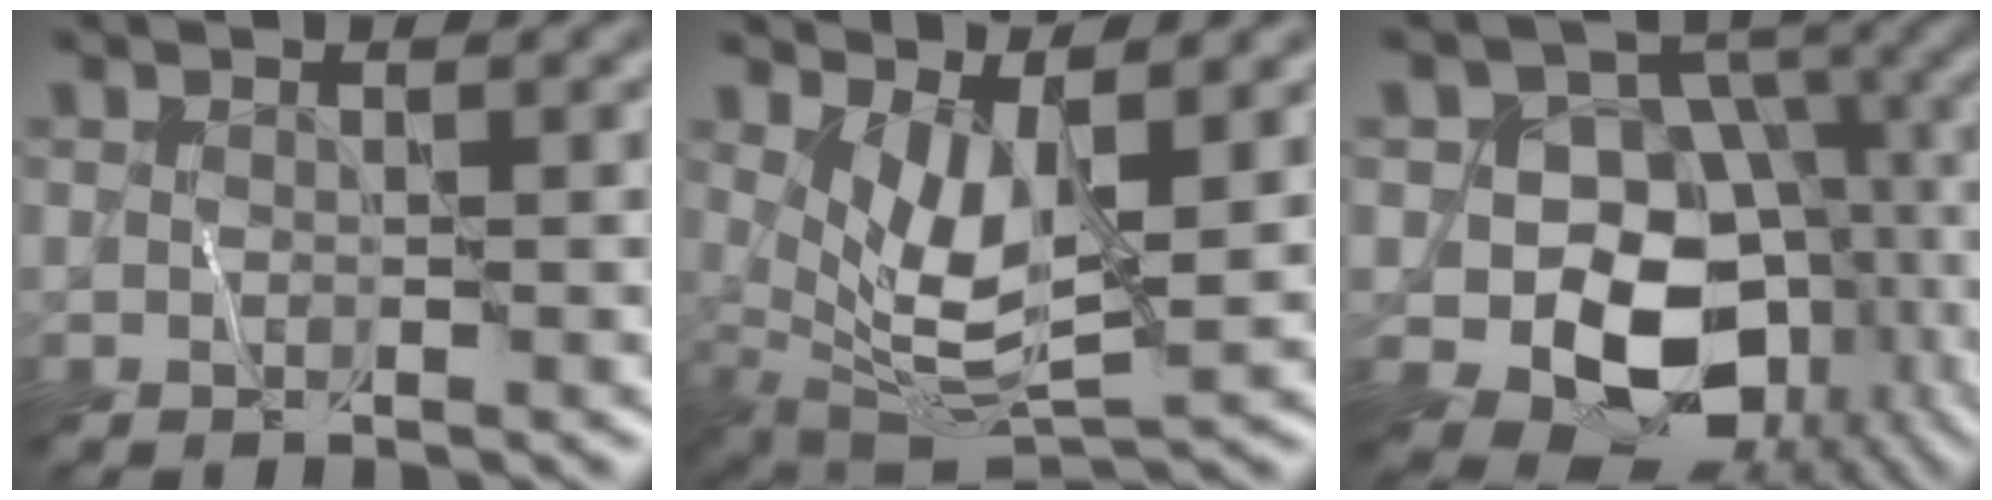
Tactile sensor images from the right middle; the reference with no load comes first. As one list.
[{"total": 5.6, "force": [1.8, 2.0, 5.0], "torque": [-0.101, -0.018, 0.038]}, {"total": 11.8, "force": [-3.3, 8.9, 7.0], "torque": [-0.090, -0.014, -0.046]}]